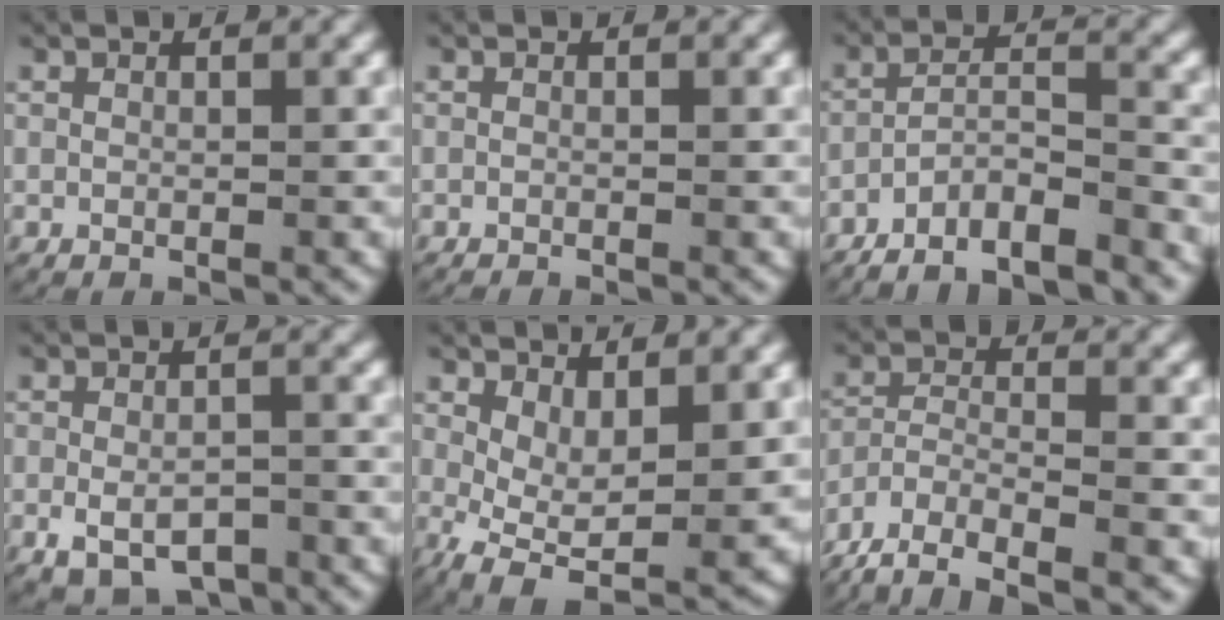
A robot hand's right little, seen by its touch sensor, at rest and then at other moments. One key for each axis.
{"total": 0.8, "fx": -0.8, "fy": 0.1, "fz": 0.1, "tx": -0.002, "ty": -0.005, "tz": -0.013}
{"total": 10.2, "fx": -8.9, "fy": 4.1, "fz": 2.7, "tx": -0.046, "ty": -0.020, "tz": -0.146}
{"total": 5.2, "fx": -4.0, "fy": 2.5, "fz": 2.2, "tx": -0.030, "ty": -0.014, "tz": -0.064}
{"total": 6.6, "fx": -2.0, "fy": 3.8, "fz": 5.1, "tx": -0.100, "ty": -0.046, "tz": -0.013}
{"total": 7.9, "fx": -5.7, "fy": 4.4, "fz": 3.4, "tx": -0.074, "ty": -0.025, "tz": -0.089}